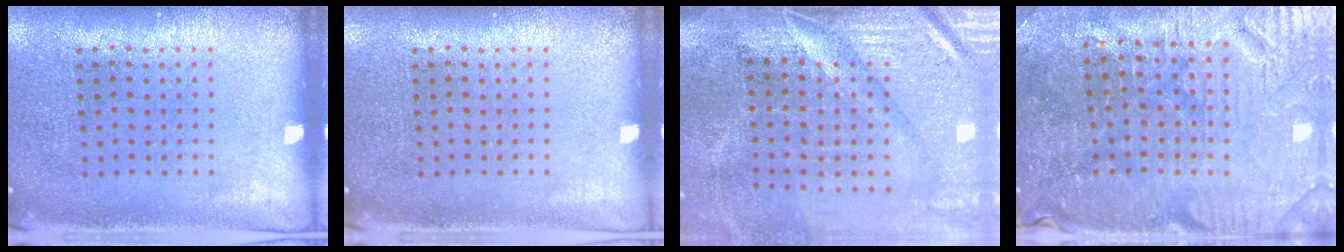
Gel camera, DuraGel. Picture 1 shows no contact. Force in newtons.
{"total": 0.0}
{"total": 4.5, "press": 3.9, "slide": 2.3}
{"total": 3.6, "press": 3.6, "slide": 0.4}